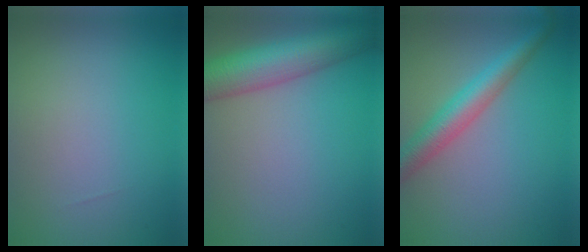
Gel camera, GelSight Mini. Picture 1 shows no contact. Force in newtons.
{"total": 8.4, "press": 8.4, "slide": 0.4}
{"total": 4.5, "press": 4.5, "slide": 0.1}